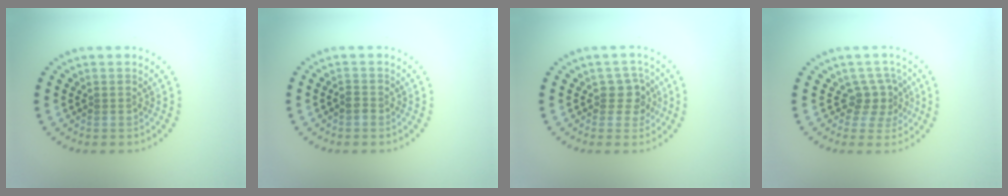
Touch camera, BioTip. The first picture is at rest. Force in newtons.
{"total": 0.9, "press": 0.8, "slide": 0.5}
{"total": 2.4, "press": 2.1, "slide": 1.0}
{"total": 2.7, "press": 1.9, "slide": 1.9}